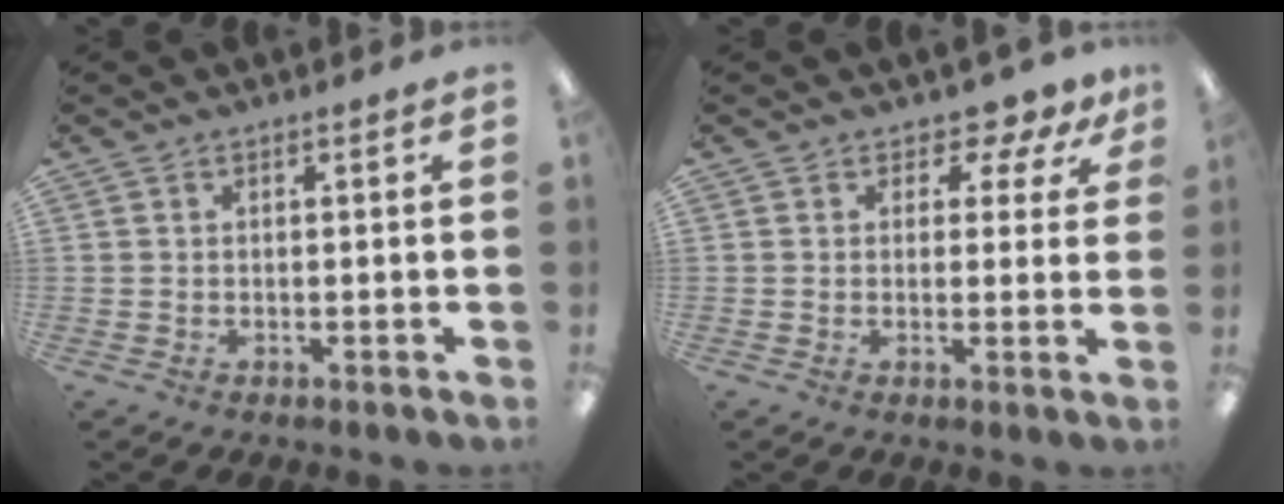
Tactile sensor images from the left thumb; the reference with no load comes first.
{"total": 4.1, "force": [2.7, 2.7, 1.6], "torque": [-0.021, -0.015, 0.044]}